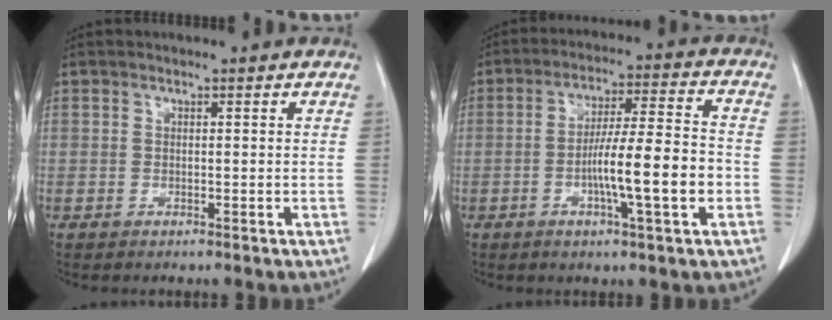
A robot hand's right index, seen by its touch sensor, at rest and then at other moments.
{"total": 11.9, "force": [-3.1, 0.8, 11.4], "torque": [-0.190, 0.007, -0.052]}